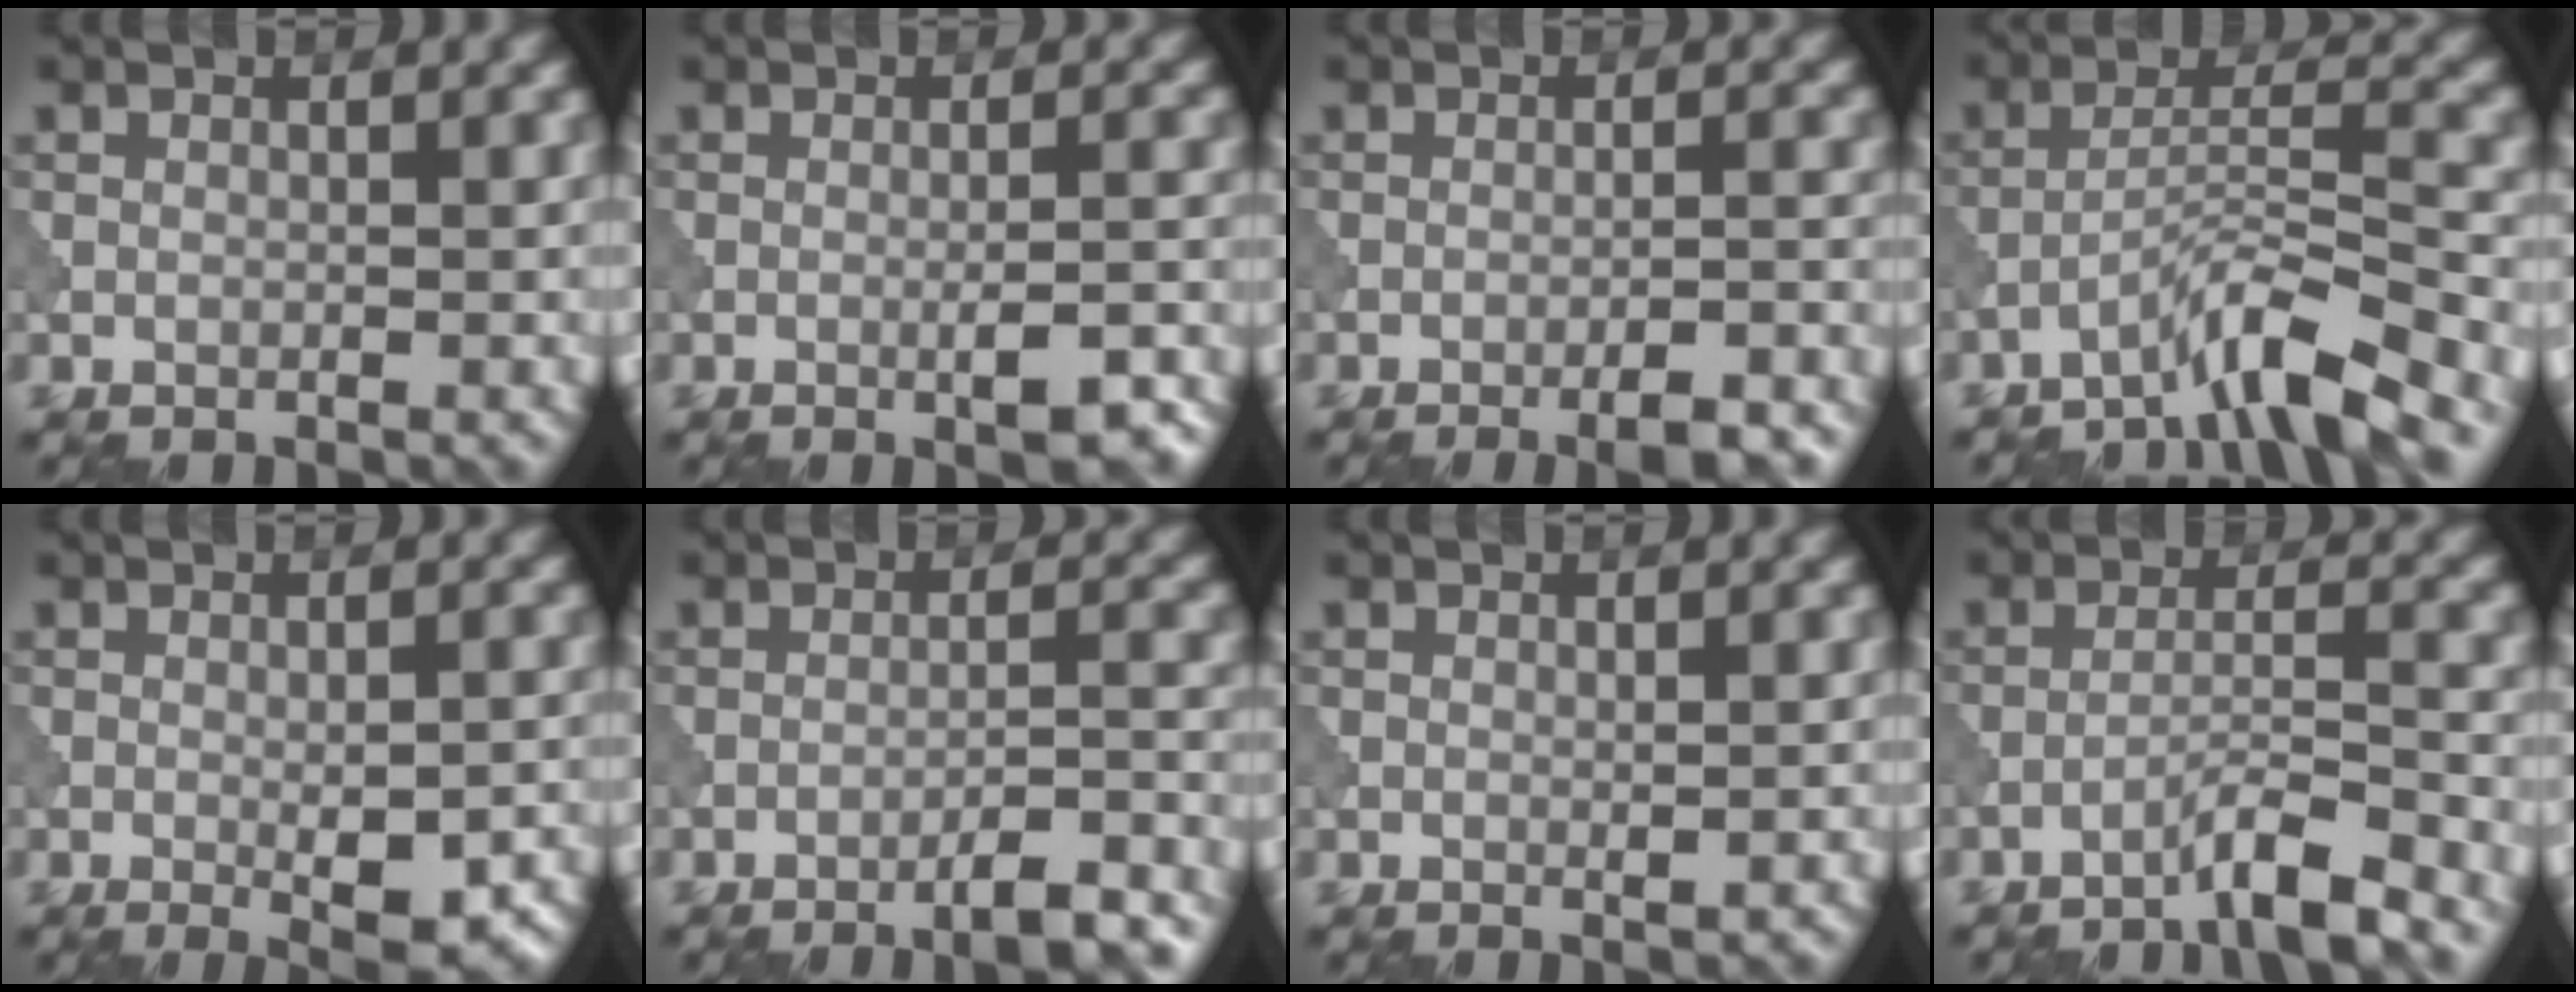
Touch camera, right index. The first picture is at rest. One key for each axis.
{"total": 4.1, "fx": -1.8, "fy": 1.0, "fz": 3.6, "tx": -0.053, "ty": 0.003, "tz": -0.023}
{"total": 4.6, "fx": -3.2, "fy": 0.9, "fz": 3.1, "tx": -0.045, "ty": 0.010, "tz": -0.046}
{"total": 5.7, "fx": -4.5, "fy": 0.3, "fz": 3.5, "tx": -0.059, "ty": 0.014, "tz": -0.088}
{"total": 5.2, "fx": -1.8, "fy": 1.9, "fz": 4.5, "tx": -0.064, "ty": -0.012, "tz": -0.017}
{"total": 6.0, "fx": -4.6, "fy": 1.1, "fz": 3.7, "tx": -0.049, "ty": 0.012, "tz": -0.064}
{"total": 0.6, "fx": 0.0, "fy": 0.1, "fz": 0.6, "tx": -0.009, "ty": -0.002, "tz": 0.001}
{"total": 4.3, "fx": -3.4, "fy": 0.2, "fz": 2.7, "tx": -0.037, "ty": 0.015, "tz": -0.070}